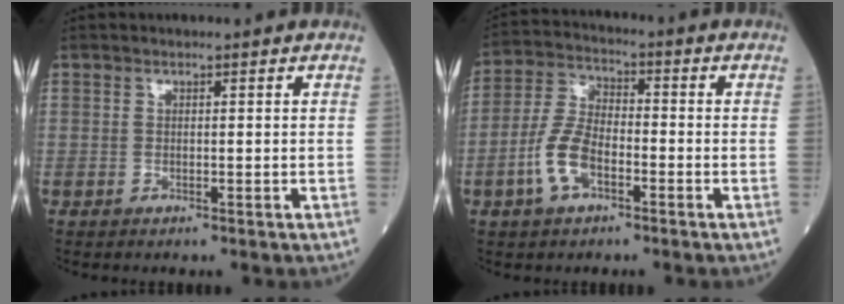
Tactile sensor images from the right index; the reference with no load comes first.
{"total": 7.7, "force": [-3.1, 3.6, 6.1], "torque": [-0.144, 0.008, -0.065]}